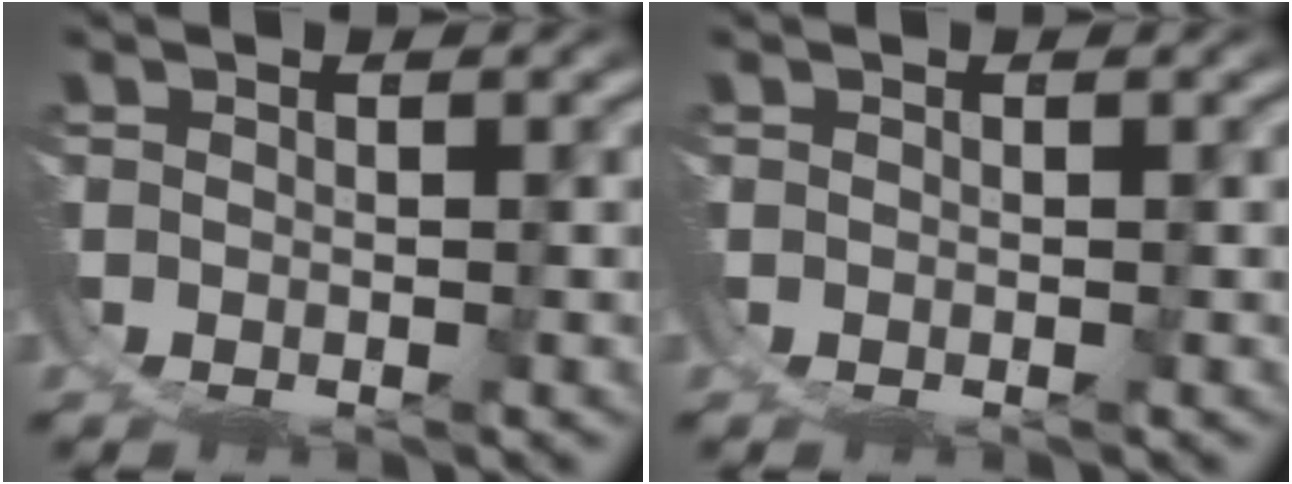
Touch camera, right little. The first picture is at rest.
{"total": 0.0}